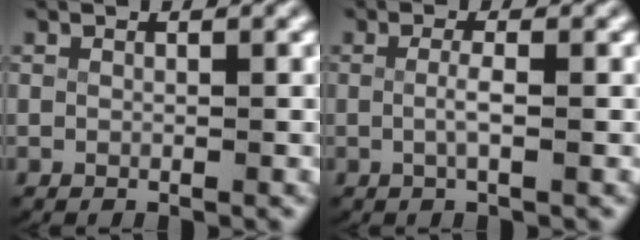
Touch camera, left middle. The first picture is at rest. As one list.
[{"total": 1.7, "force": [-0.4, 0.0, 1.7], "torque": [-0.041, -0.008, -0.005]}]